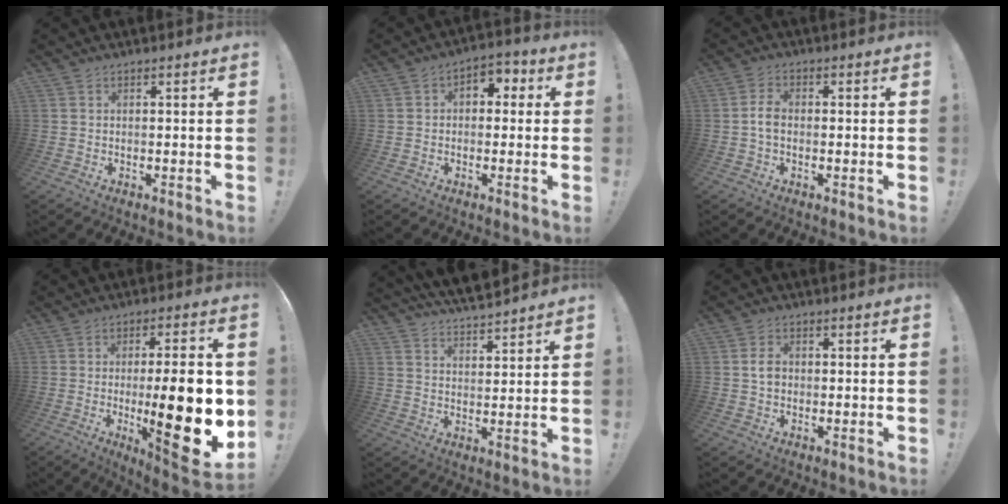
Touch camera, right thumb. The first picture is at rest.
{"total": 4.8, "force": [-0.2, 3.8, 3.0], "torque": [-0.032, 0.011, -0.004]}
{"total": 4.2, "force": [-0.7, 2.5, 3.3], "torque": [-0.064, 0.010, -0.013]}
{"total": 23.1, "force": [-3.1, 5.9, 22.1], "torque": [-0.325, -0.011, -0.039]}
{"total": 6.5, "force": [6.1, 1.5, 1.9], "torque": [-0.036, -0.052, 0.109]}
{"total": 3.3, "force": [-0.2, 2.5, 2.1], "torque": [-0.031, 0.004, -0.005]}